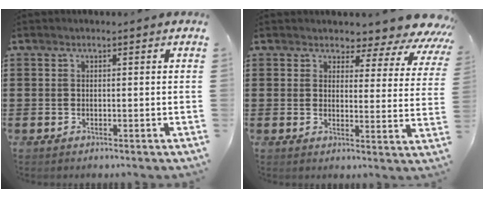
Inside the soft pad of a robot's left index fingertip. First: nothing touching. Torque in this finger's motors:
{"motor_torque": [2.14, 0.00, 0.66, 0.03]}